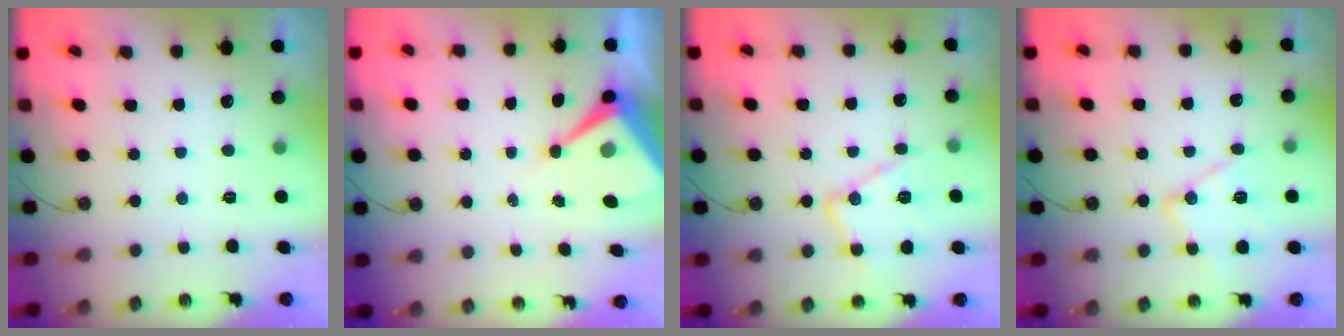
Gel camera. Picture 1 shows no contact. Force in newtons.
{"total": 9.0, "press": 8.9, "slide": 0.8}
{"total": 12.9, "press": 12.9, "slide": 0.2}
{"total": 13.0, "press": 13.0, "slide": 1.0}